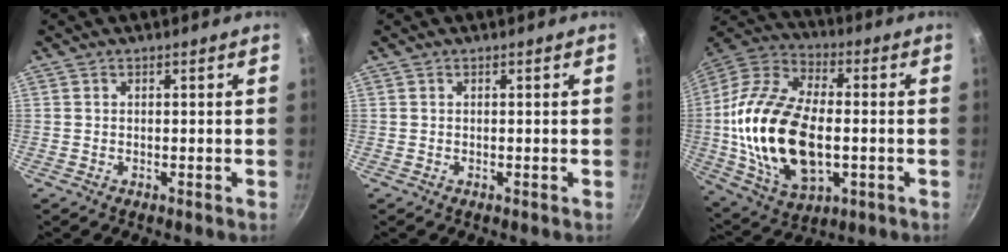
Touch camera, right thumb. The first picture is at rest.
{"total": 0.0}
{"total": 24.7, "force": [-2.0, 14.2, 20.1], "torque": [-0.392, 0.020, -0.034]}